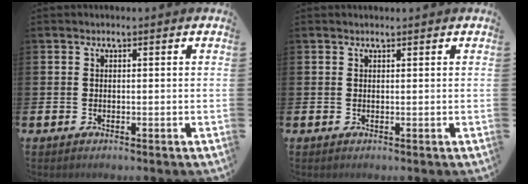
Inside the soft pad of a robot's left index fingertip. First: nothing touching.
{"total": 0.6, "force": [0.6, 0.0, 0.1], "torque": [0.001, 0.000, 0.010]}